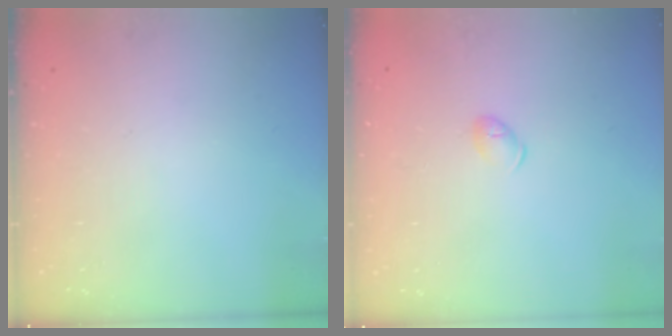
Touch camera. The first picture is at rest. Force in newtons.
{"total": 5.8, "press": 5.8, "slide": 0.8}